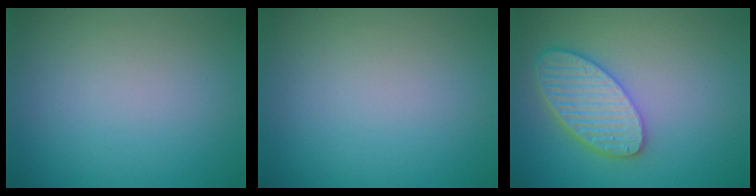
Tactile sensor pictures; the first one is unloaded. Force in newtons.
{"total": 0.0}
{"total": 5.3, "press": 4.7, "slide": 2.5}